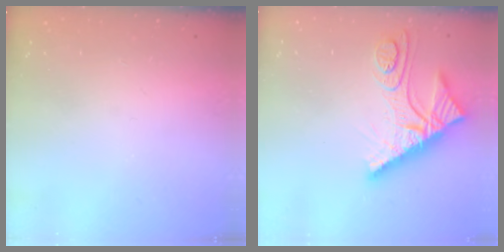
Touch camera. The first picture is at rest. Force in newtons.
{"total": 11.8, "press": 11.7, "slide": 1.0}